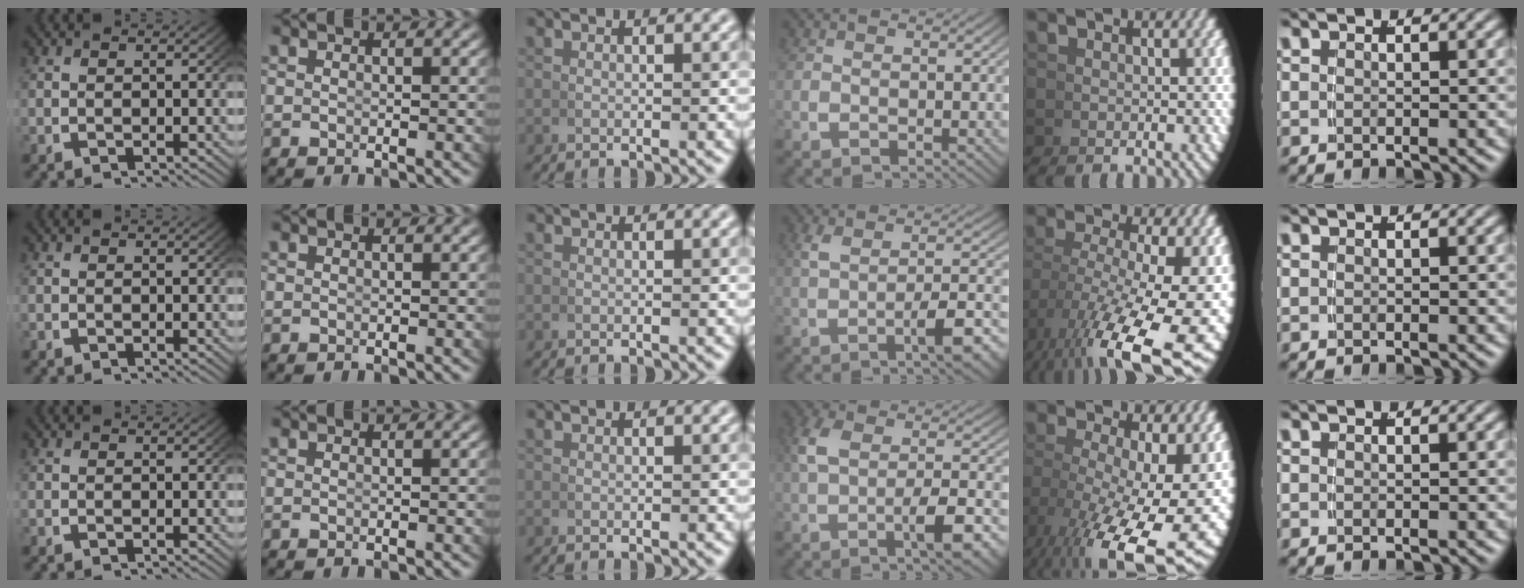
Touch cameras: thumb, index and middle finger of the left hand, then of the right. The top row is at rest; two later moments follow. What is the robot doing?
{"motion": "lift_and_place", "object": "cup"}